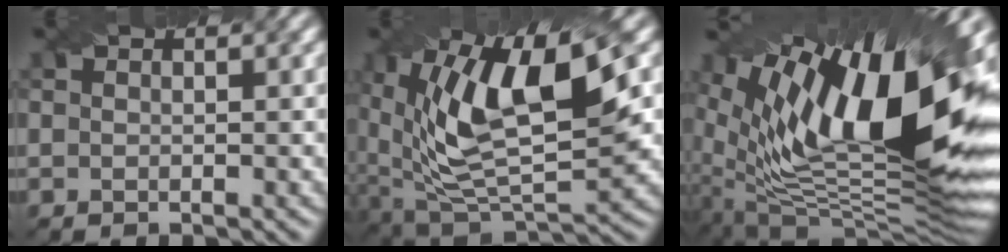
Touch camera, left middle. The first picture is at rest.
{"total": 13.3, "force": [3.8, 5.8, 11.4], "torque": [-0.207, 0.000, 0.065]}
{"total": 18.2, "force": [5.9, 7.1, 15.8], "torque": [-0.261, 0.009, 0.100]}